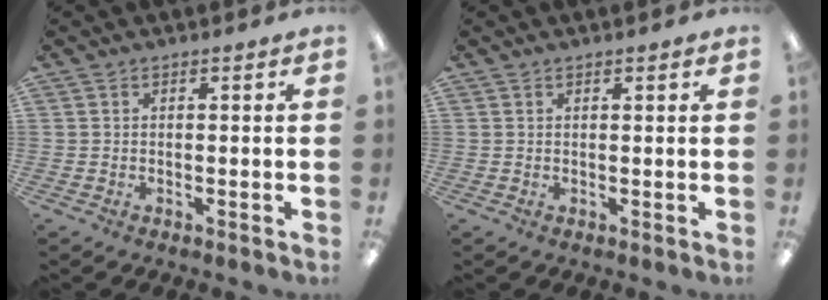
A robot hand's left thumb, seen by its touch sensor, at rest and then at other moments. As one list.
[{"total": 0.8, "force": [0.6, 0.1, 0.5], "torque": [-0.010, 0.001, 0.010]}]